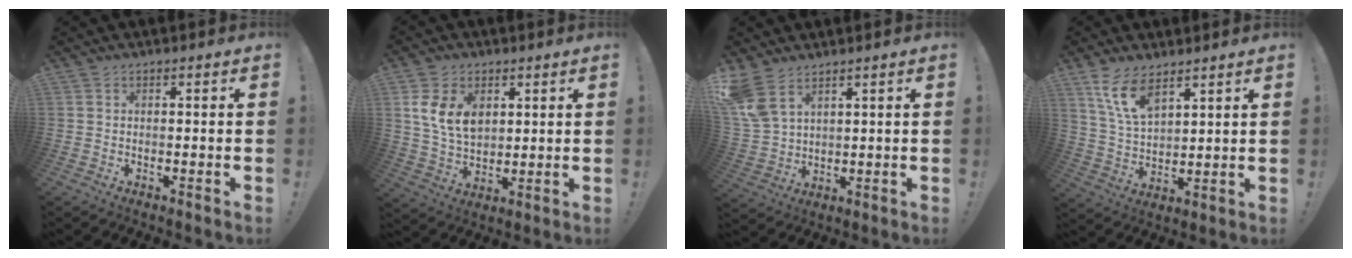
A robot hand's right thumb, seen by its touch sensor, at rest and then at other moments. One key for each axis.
{"total": 11.6, "fx": 4.0, "fy": 8.3, "fz": 7.1, "tx": -0.126, "ty": -0.011, "tz": 0.077}
{"total": 8.7, "fx": 6.0, "fy": 4.3, "fz": 4.6, "tx": -0.095, "ty": -0.027, "tz": 0.121}
{"total": 10.2, "fx": 7.2, "fy": 4.4, "fz": 5.8, "tx": -0.124, "ty": -0.029, "tz": 0.143}